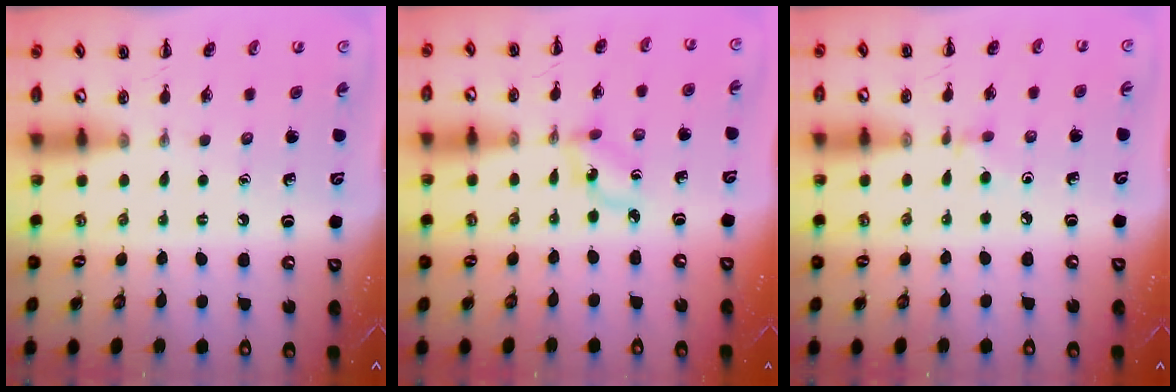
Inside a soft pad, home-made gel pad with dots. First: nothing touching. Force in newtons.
{"total": 1.8, "press": 1.7, "slide": 0.5}
{"total": 2.2, "press": 2.0, "slide": 0.8}